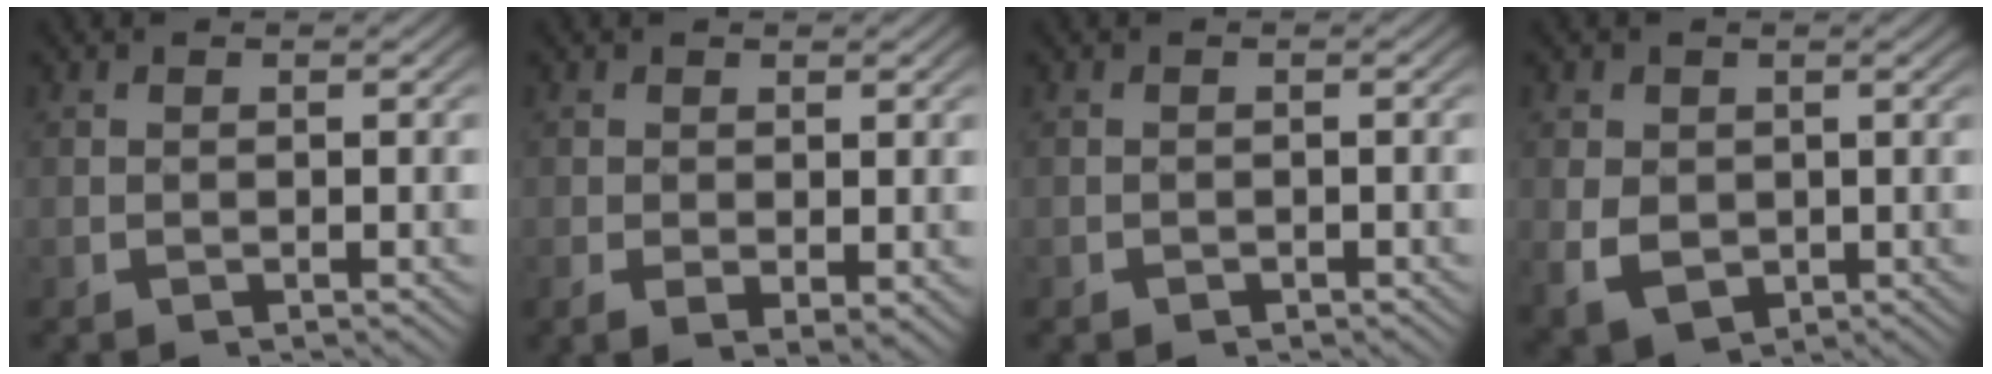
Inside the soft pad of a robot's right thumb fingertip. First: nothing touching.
{"total": 1.4, "force": [0.2, 0.7, 1.2], "torque": [-0.023, -0.011, 0.012]}
{"total": 0.8, "force": [-0.7, 0.4, 0.1], "torque": [0.000, -0.006, -0.011]}
{"total": 5.5, "force": [-0.8, 4.5, 3.1], "torque": [-0.079, -0.041, 0.010]}